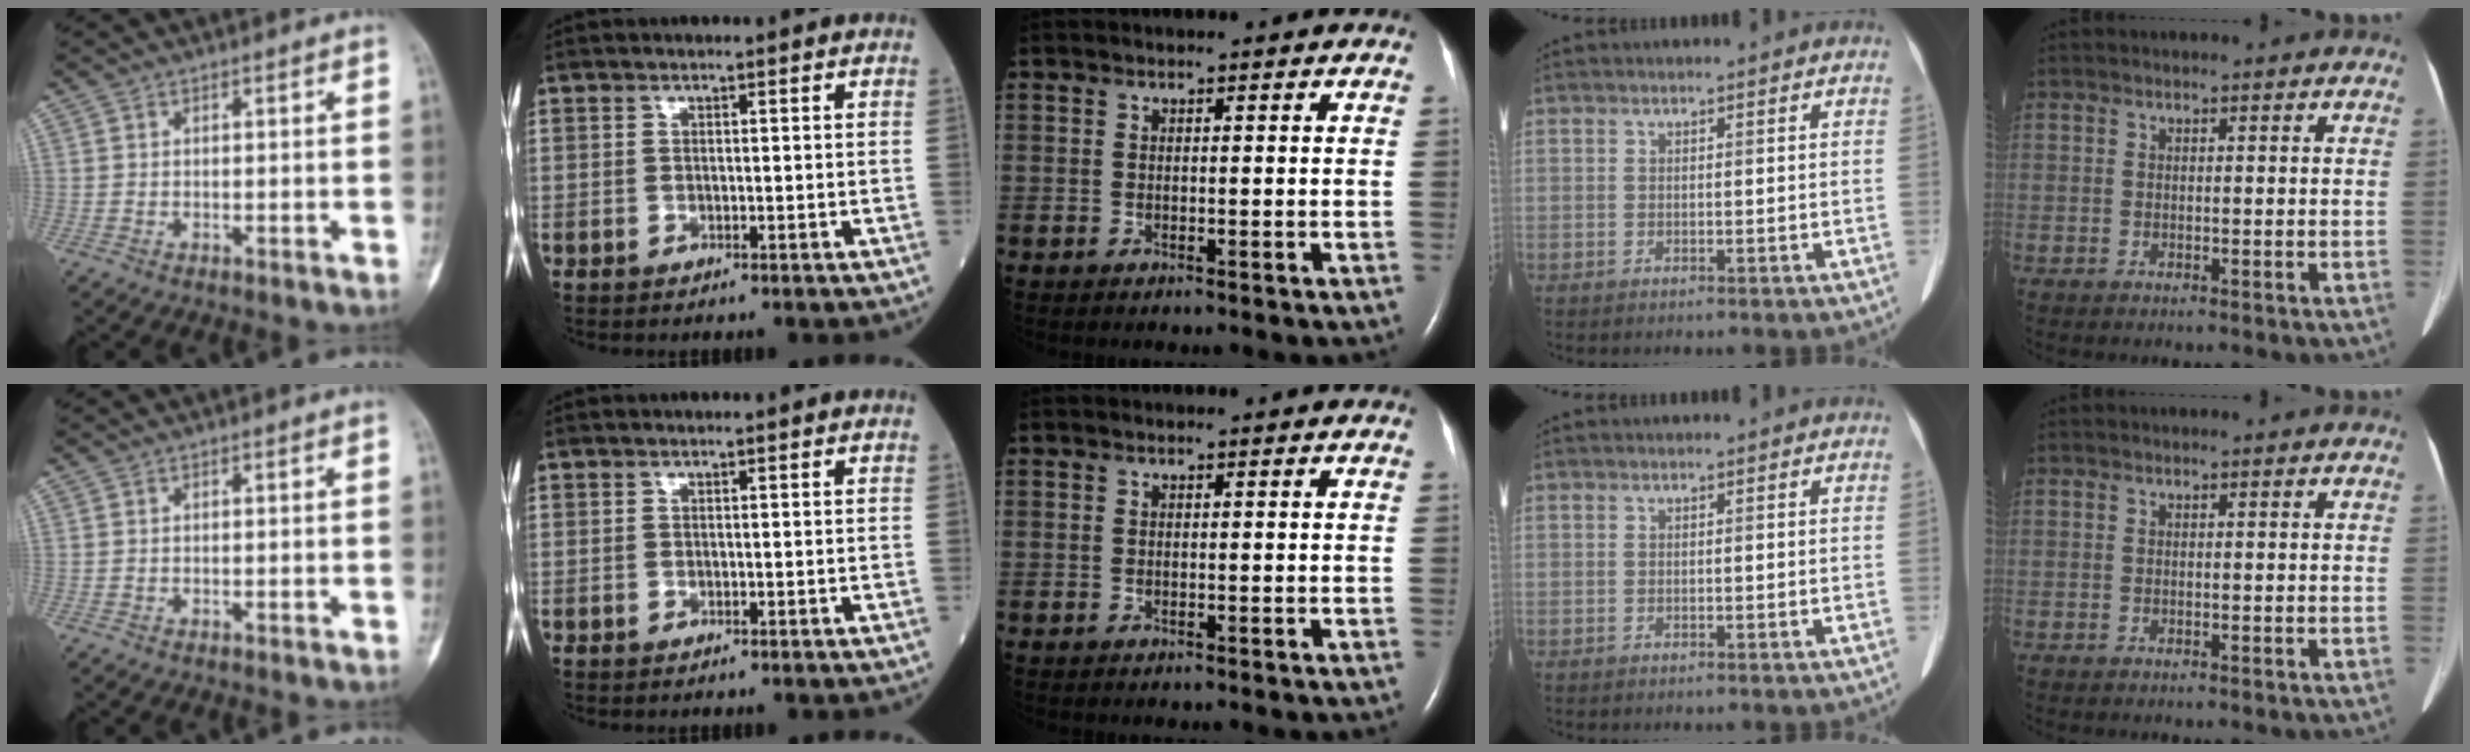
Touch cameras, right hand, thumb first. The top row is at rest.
{}